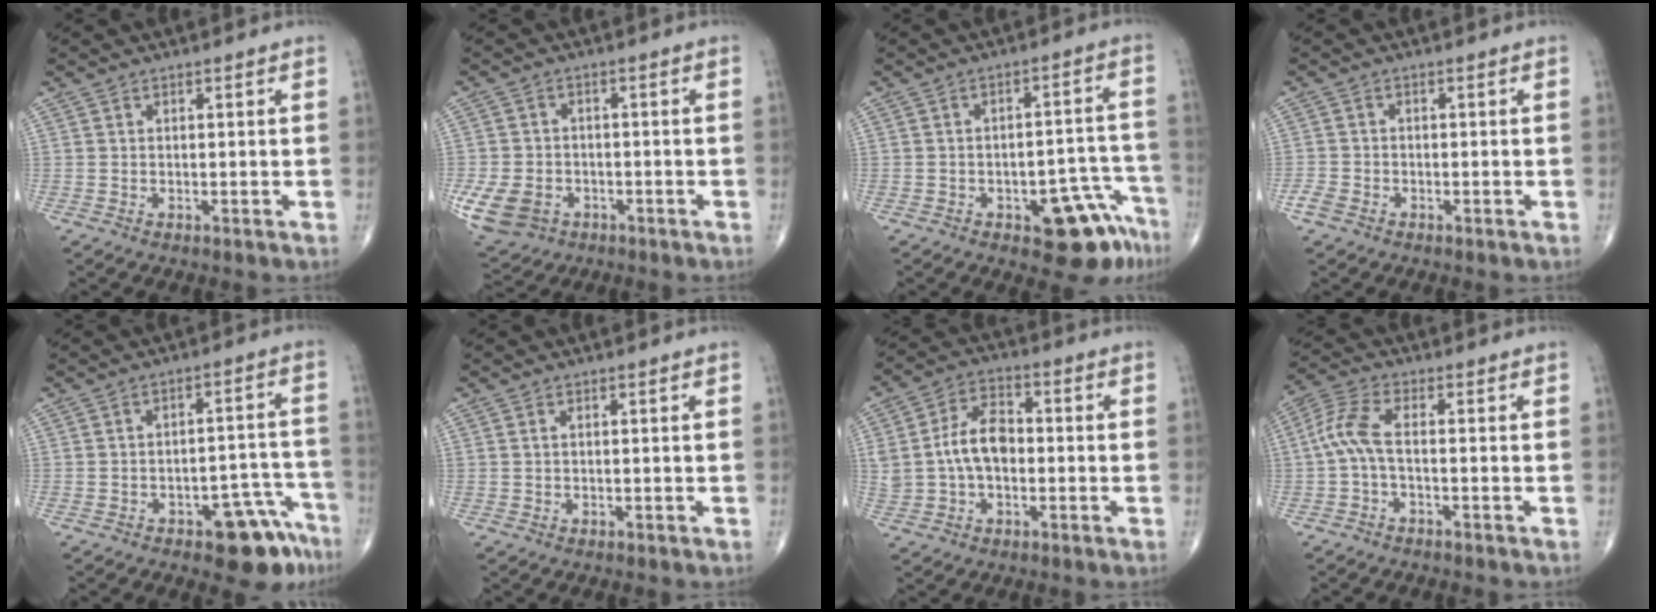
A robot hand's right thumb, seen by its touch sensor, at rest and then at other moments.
{"total": 9.6, "force": [-3.6, 7.3, 5.0], "torque": [-0.107, 0.011, -0.053]}
{"total": 10.3, "force": [-5.9, 4.5, 7.1], "torque": [-0.044, 0.051, -0.069]}
{"total": 2.4, "force": [-1.5, 1.6, 1.0], "torque": [-0.022, 0.005, -0.029]}
{"total": 9.0, "force": [-5.6, 4.0, 5.8], "torque": [-0.038, 0.047, -0.068]}
{"total": 0.5, "force": [0.1, 0.3, 0.4], "torque": [-0.011, 0.004, 0.004]}
{"total": 10.1, "force": [-0.3, 6.5, 7.8], "torque": [-0.141, 0.028, -0.010]}
{"total": 5.9, "force": [-0.9, 1.8, 5.5], "torque": [-0.141, 0.024, -0.026]}